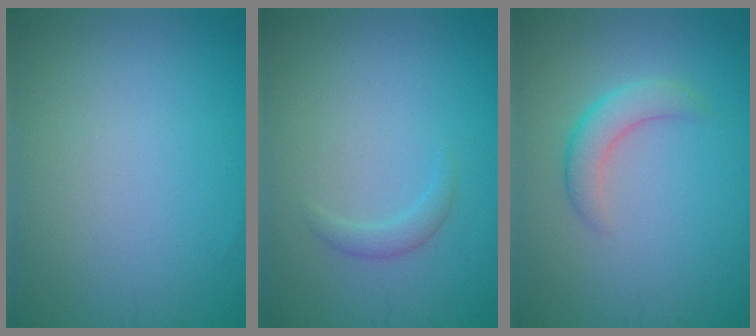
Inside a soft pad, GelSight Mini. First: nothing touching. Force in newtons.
{"total": 1.2, "press": 1.2, "slide": 0.1}
{"total": 2.6, "press": 2.6, "slide": 0.1}